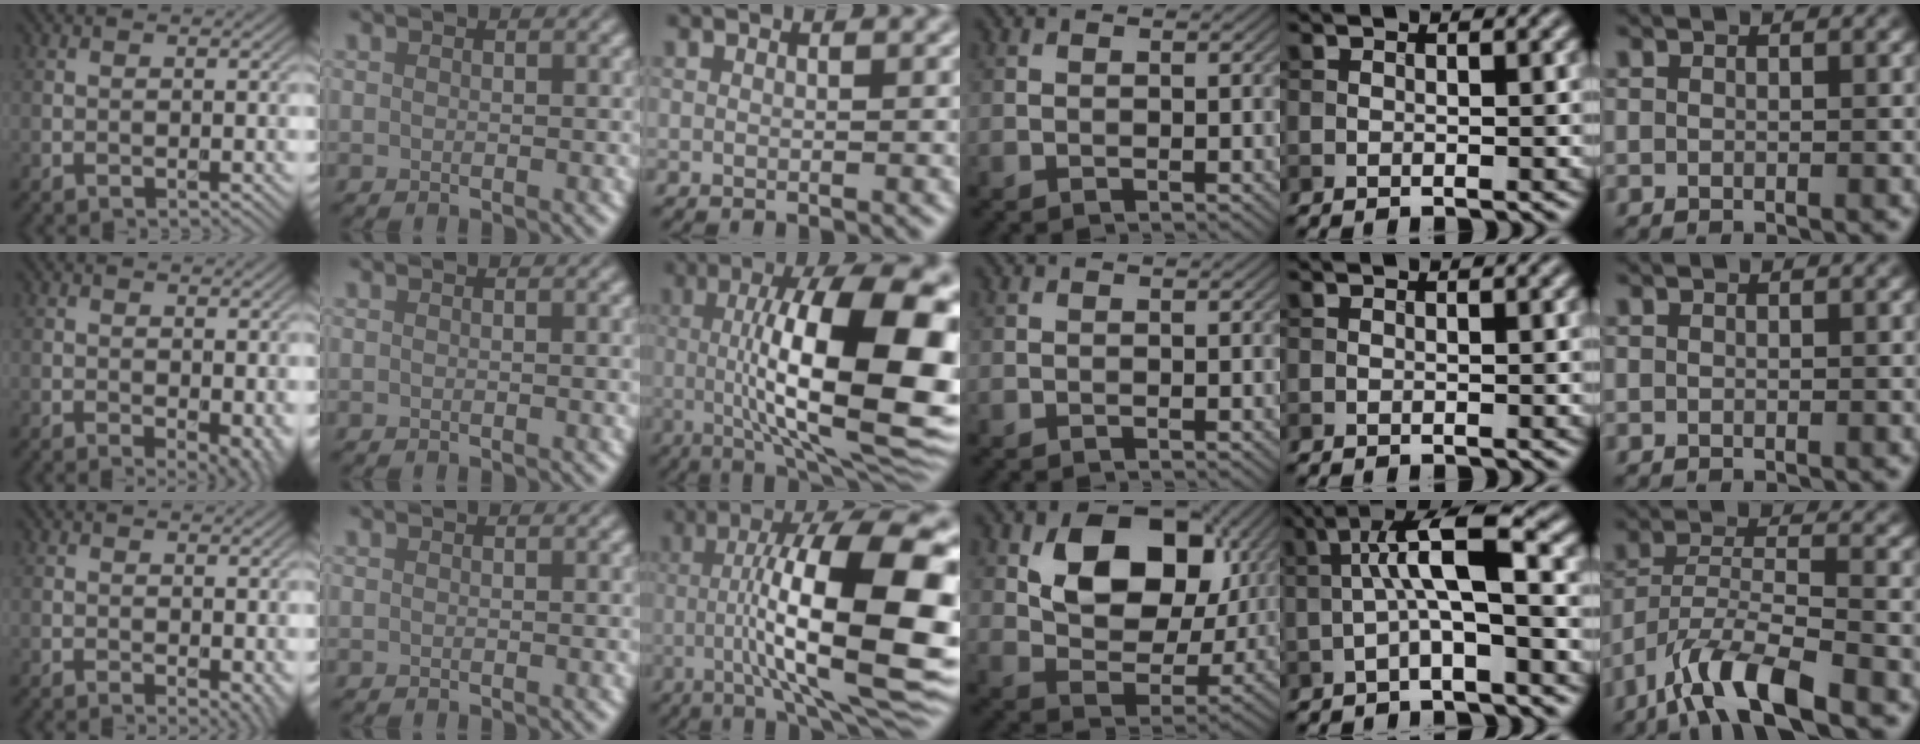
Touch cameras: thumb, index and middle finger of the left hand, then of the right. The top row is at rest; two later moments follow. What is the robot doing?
{"motion": "unscrew", "object": "dispenser bottle"}